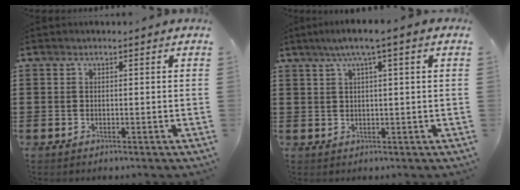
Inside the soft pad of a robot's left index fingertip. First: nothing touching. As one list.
[{"total": 3.5, "force": [1.3, -0.2, 3.3], "torque": [-0.064, -0.001, 0.019]}]